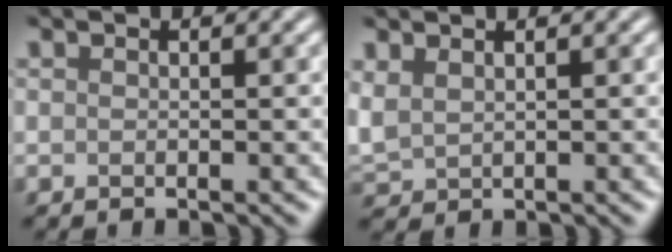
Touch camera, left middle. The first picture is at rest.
{"total": 2.0, "force": [1.1, 1.2, 1.1], "torque": [-0.037, 0.003, 0.030]}